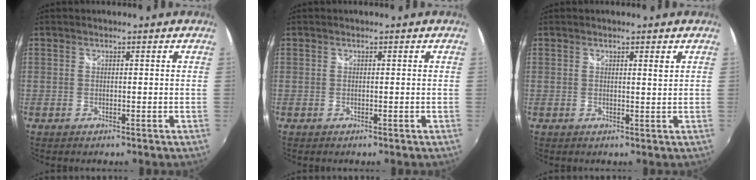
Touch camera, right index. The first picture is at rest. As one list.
[{"total": 0.0}, {"total": 1.3, "force": [0.8, -0.1, 1.0], "torque": [-0.016, 0.000, 0.011]}]